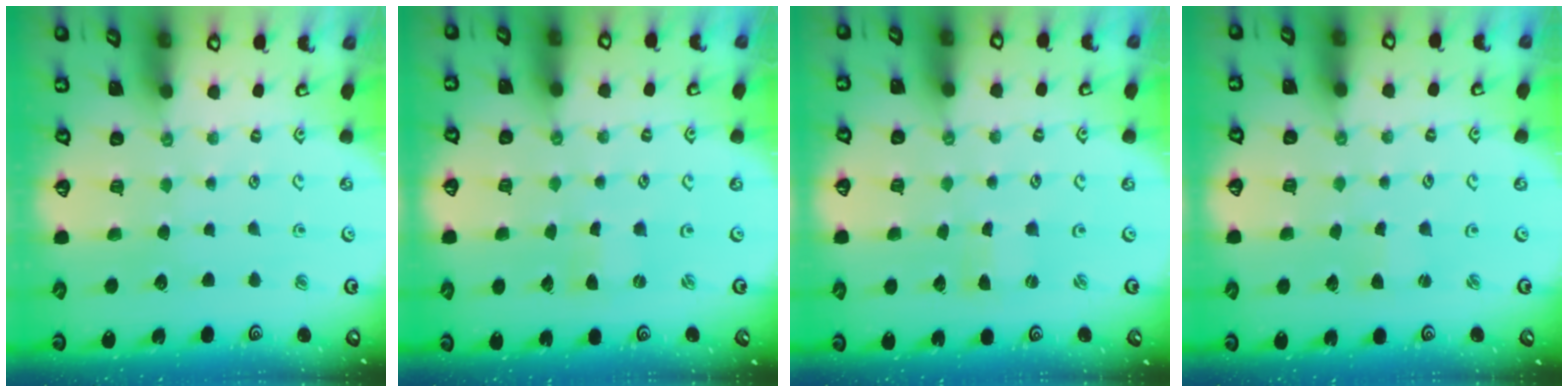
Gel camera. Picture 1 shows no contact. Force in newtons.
{"total": 0.0}
{"total": 0.0}
{"total": 1.1, "press": 1.1, "slide": 0.2}